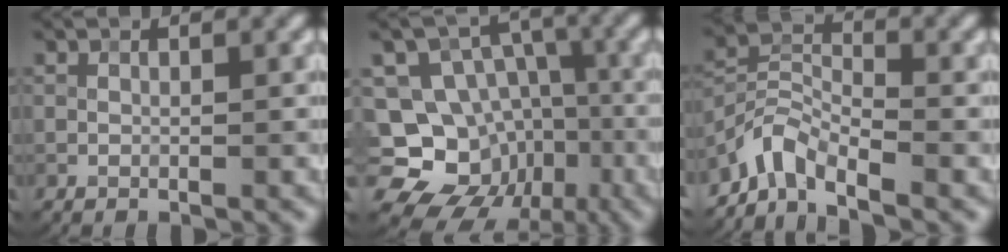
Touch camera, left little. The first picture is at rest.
{"total": 14.0, "force": [-5.2, 12.1, 4.6], "torque": [-0.076, 0.002, -0.096]}
{"total": 4.1, "force": [-3.5, 1.3, 1.8], "torque": [-0.029, 0.003, -0.084]}